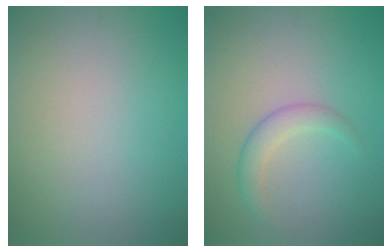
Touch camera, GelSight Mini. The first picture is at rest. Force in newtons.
{"total": 2.3, "press": 2.3, "slide": 0.0}